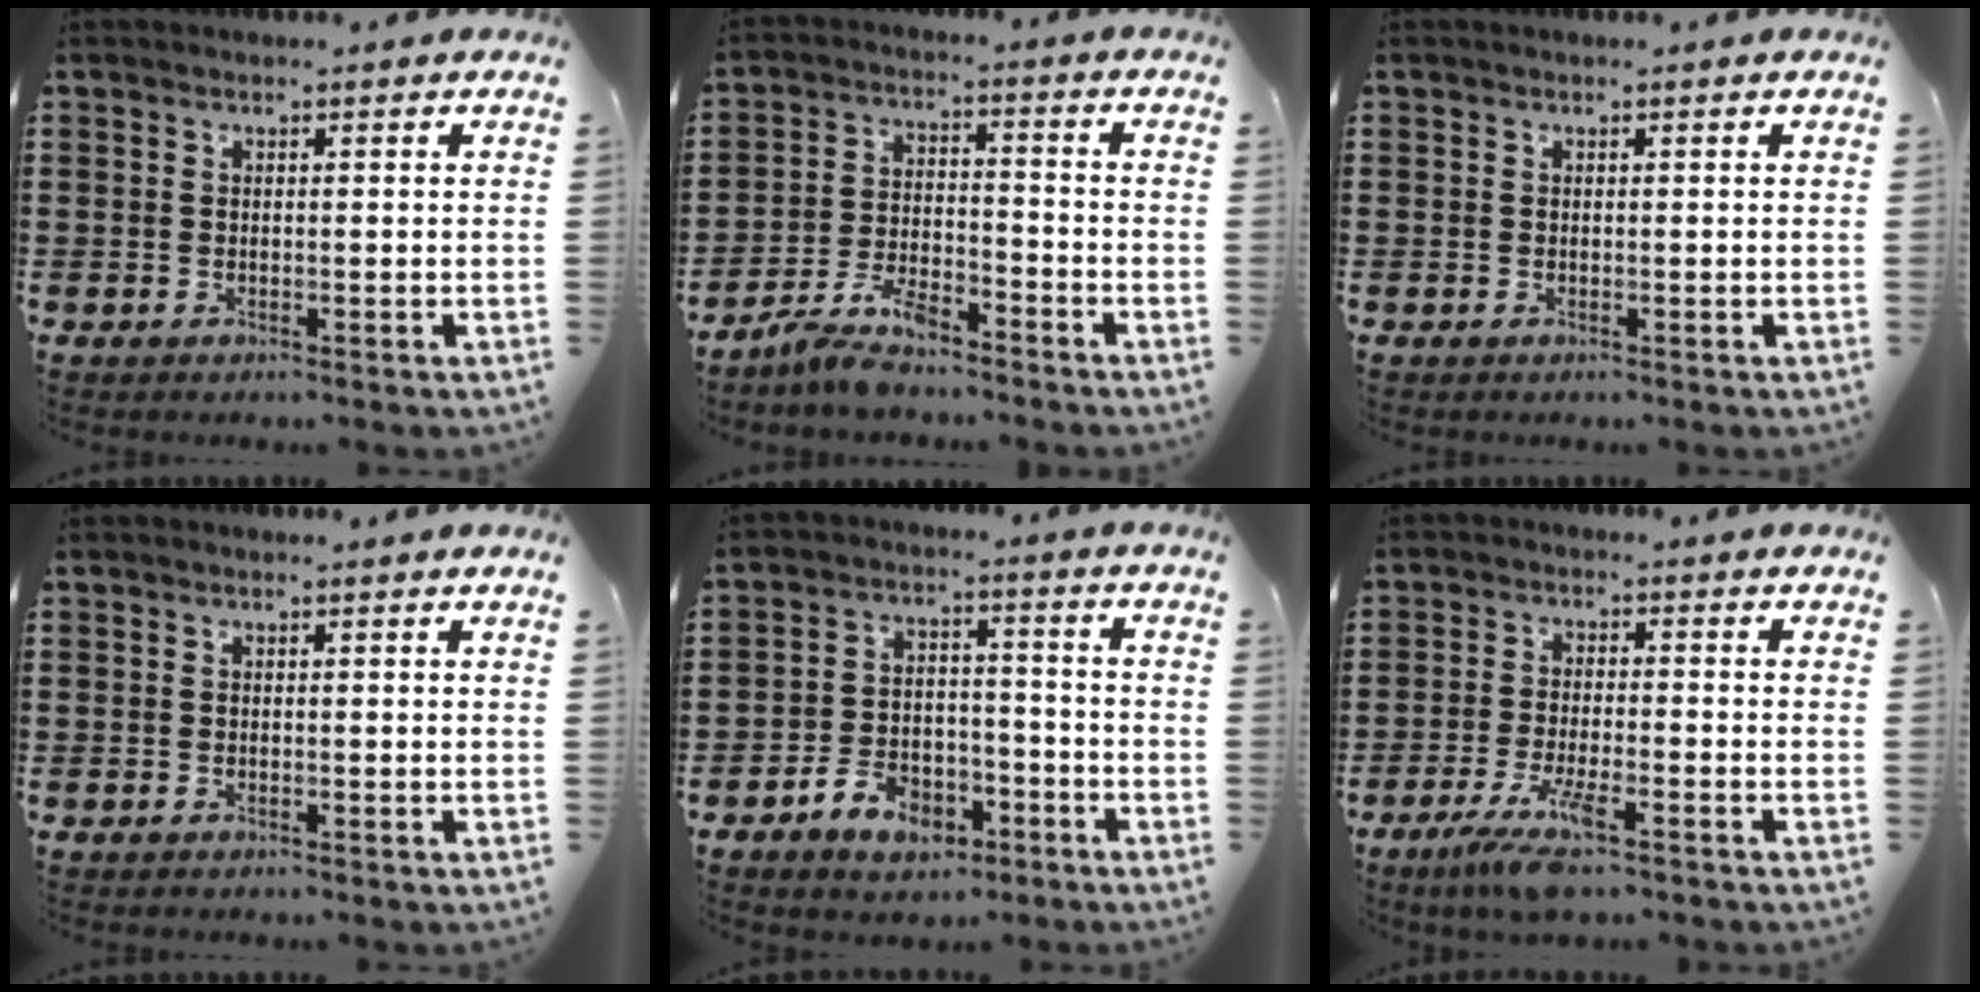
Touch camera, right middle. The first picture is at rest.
{"total": 5.9, "force": [-5.3, 1.1, 2.5], "torque": [-0.062, -0.001, -0.105]}
{"total": 0.0}
{"total": 0.0}
{"total": 6.5, "force": [-4.4, 4.0, 2.6], "torque": [-0.050, 0.023, -0.082]}
{"total": 6.5, "force": [-4.1, 0.8, 5.1], "torque": [-0.114, -0.019, -0.077]}